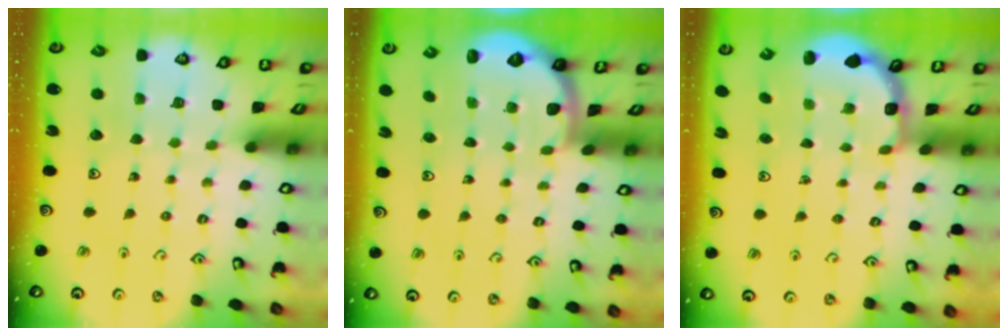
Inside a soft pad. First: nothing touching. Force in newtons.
{"total": 1.6, "press": 1.6, "slide": 0.1}
{"total": 2.7, "press": 2.3, "slide": 1.4}